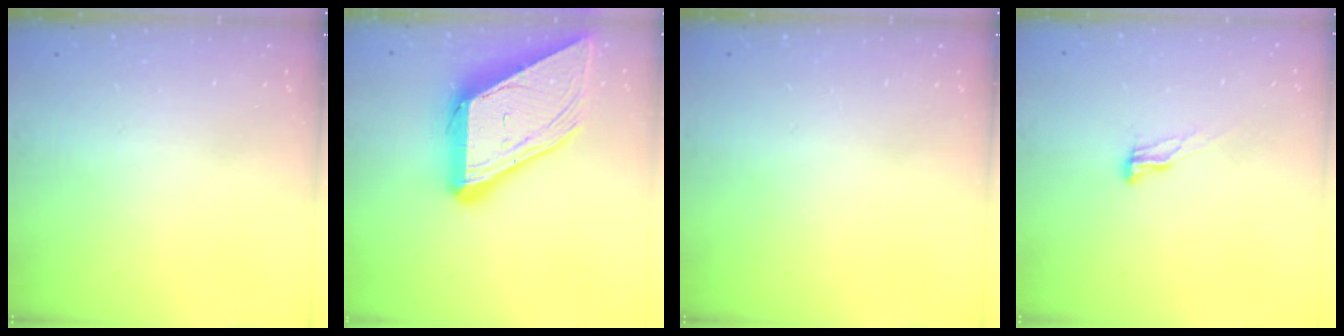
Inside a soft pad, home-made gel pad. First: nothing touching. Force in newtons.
{"total": 19.0, "press": 18.8, "slide": 2.1}
{"total": 0.0}
{"total": 6.5, "press": 6.5, "slide": 0.7}